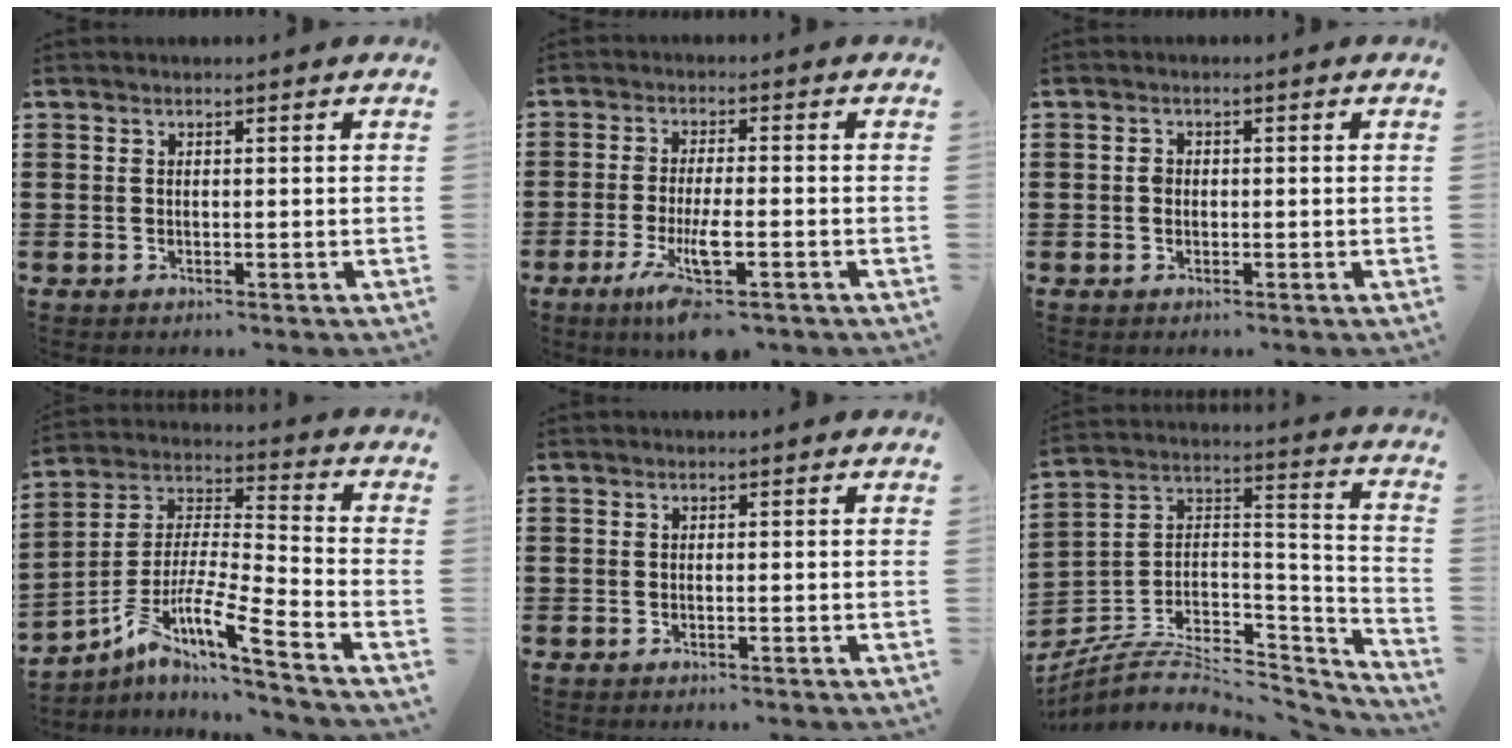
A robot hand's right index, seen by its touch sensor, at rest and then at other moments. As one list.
[{"total": 6.5, "force": [-3.4, 1.1, 5.4], "torque": [-0.124, -0.018, -0.065]}, {"total": 1.3, "force": [-0.2, 0.9, 0.9], "torque": [-0.020, 0.005, -0.004]}, {"total": 9.0, "force": [-6.6, 0.3, 6.1], "torque": [-0.131, -0.023, -0.136]}, {"total": 0.0}, {"total": 6.5, "force": [-4.4, 3.6, 3.3], "torque": [-0.073, -0.001, -0.084]}]